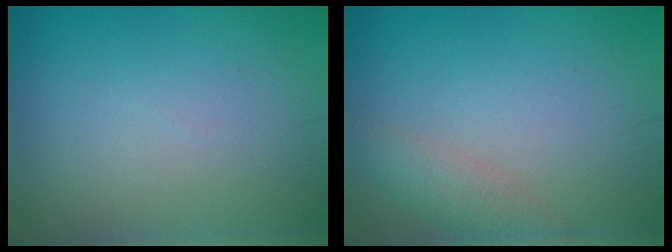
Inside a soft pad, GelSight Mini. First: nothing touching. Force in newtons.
{"total": 2.6, "press": 2.6, "slide": 0.1}